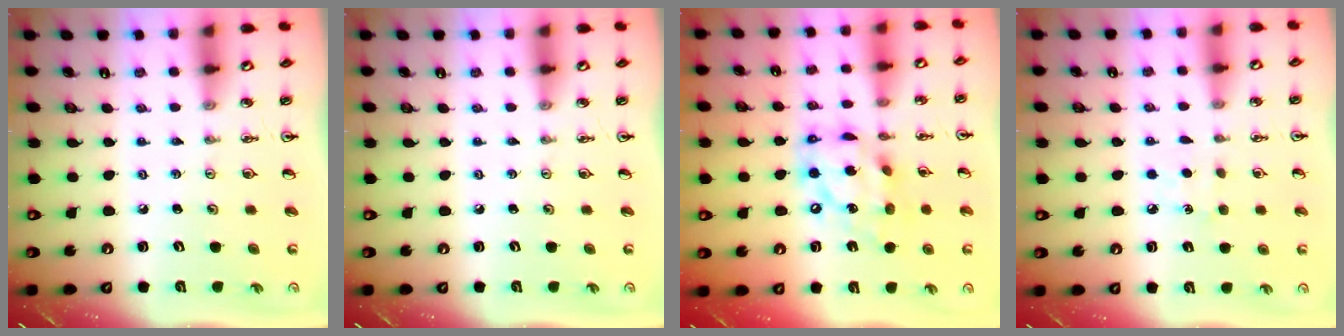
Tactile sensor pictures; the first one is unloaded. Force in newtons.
{"total": 0.0}
{"total": 14.7, "press": 14.6, "slide": 1.2}
{"total": 5.2, "press": 5.2, "slide": 0.6}